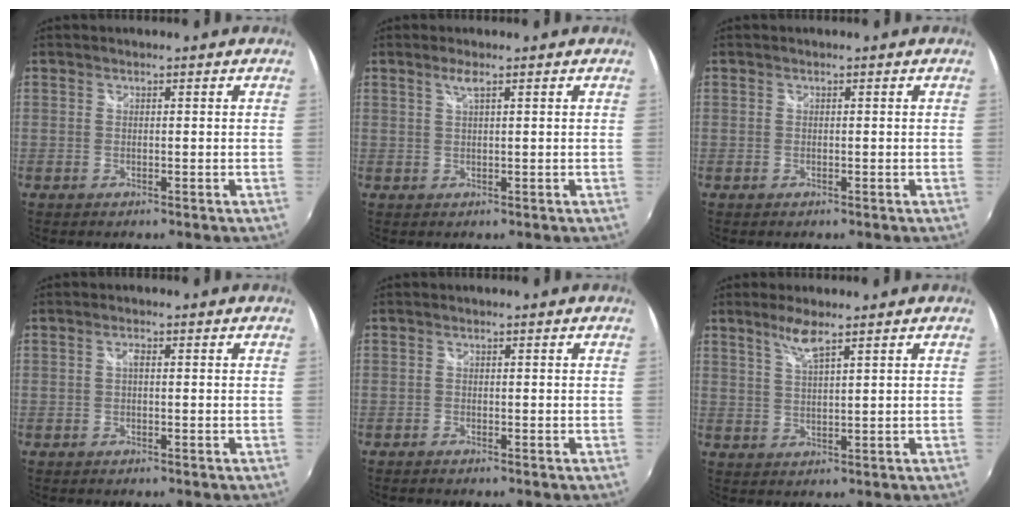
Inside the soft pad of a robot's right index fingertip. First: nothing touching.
{"total": 1.7, "force": [1.0, -0.2, 1.3], "torque": [-0.024, 0.002, 0.017]}
{"total": 0.0}
{"total": 1.0, "force": [0.1, 0.3, 0.9], "torque": [-0.017, 0.005, -0.001]}
{"total": 2.0, "force": [-1.8, 0.9, 0.4], "torque": [-0.015, -0.003, -0.029]}
{"total": 4.1, "force": [2.9, 0.2, 2.9], "torque": [-0.058, 0.001, 0.057]}